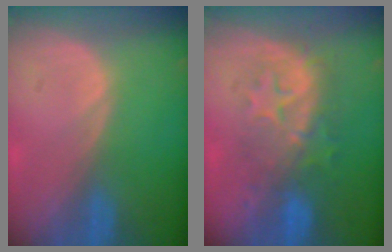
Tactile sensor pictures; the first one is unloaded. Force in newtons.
{"total": 8.1, "press": 8.1, "slide": 0.9}